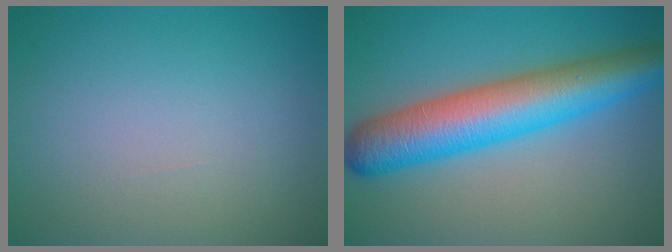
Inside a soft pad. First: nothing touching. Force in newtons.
{"total": 9.4, "press": 9.4, "slide": 0.2}